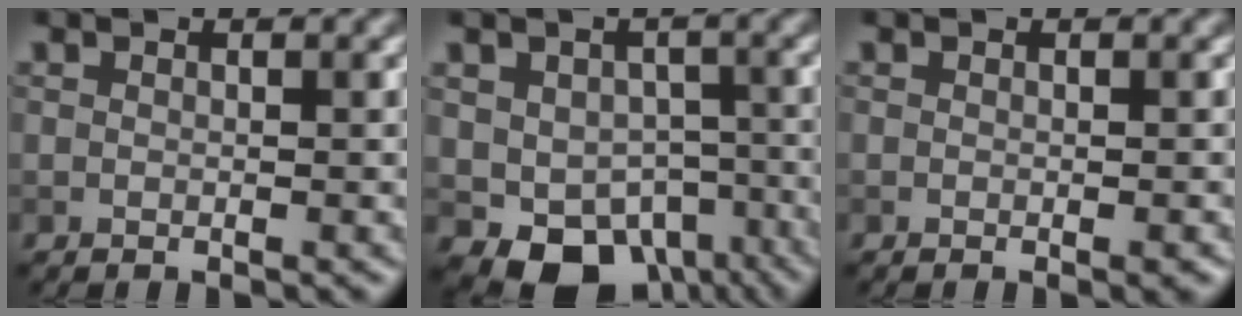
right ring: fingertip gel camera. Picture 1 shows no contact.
{"total": 8.1, "force": [-4.1, 5.5, 4.3], "torque": [-0.058, -0.022, -0.053]}
{"total": 0.6, "force": [-0.3, 0.1, 0.5], "torque": [-0.006, 0.000, -0.003]}